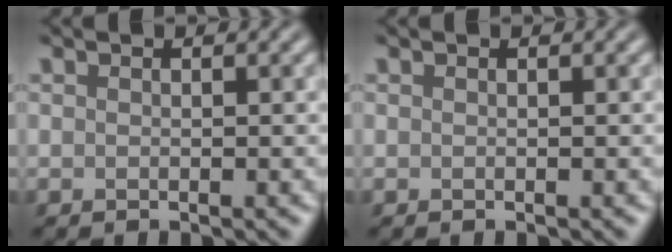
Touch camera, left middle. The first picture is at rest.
{"total": 0.0}